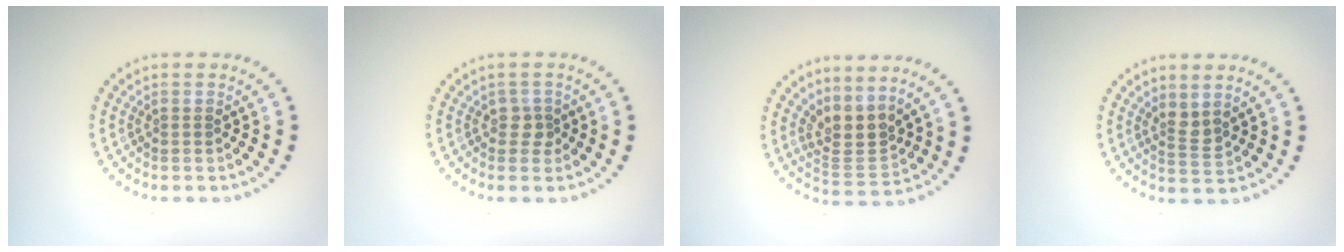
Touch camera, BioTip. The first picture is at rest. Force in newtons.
{"total": 1.4, "press": 1.1, "slide": 0.8}
{"total": 3.1, "press": 2.2, "slide": 2.2}
{"total": 1.7, "press": 1.3, "slide": 1.1}